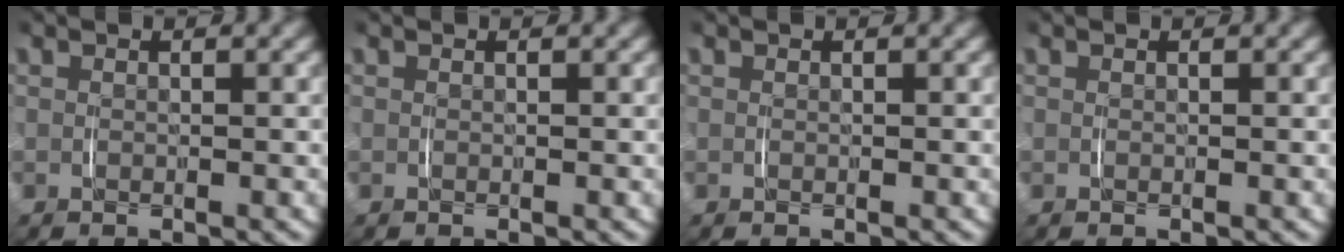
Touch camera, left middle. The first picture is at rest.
{"total": 0.0}
{"total": 0.0}
{"total": 0.0}